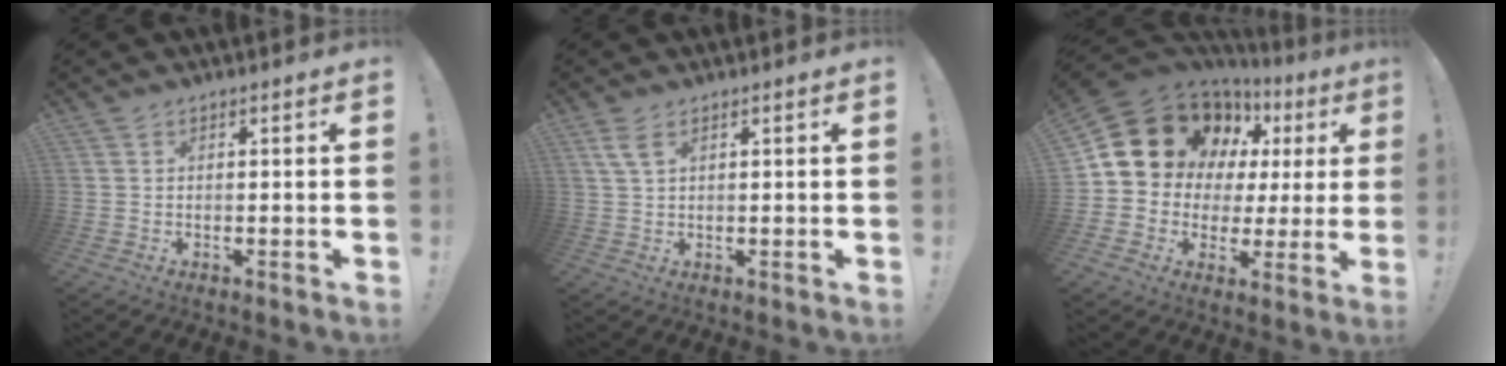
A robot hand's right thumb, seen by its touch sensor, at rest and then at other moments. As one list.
[{"total": 4.0, "force": [2.0, 1.6, 3.1], "torque": [-0.057, -0.003, 0.037]}, {"total": 15.8, "force": [8.8, 11.1, 7.1], "torque": [-0.112, -0.055, 0.179]}]